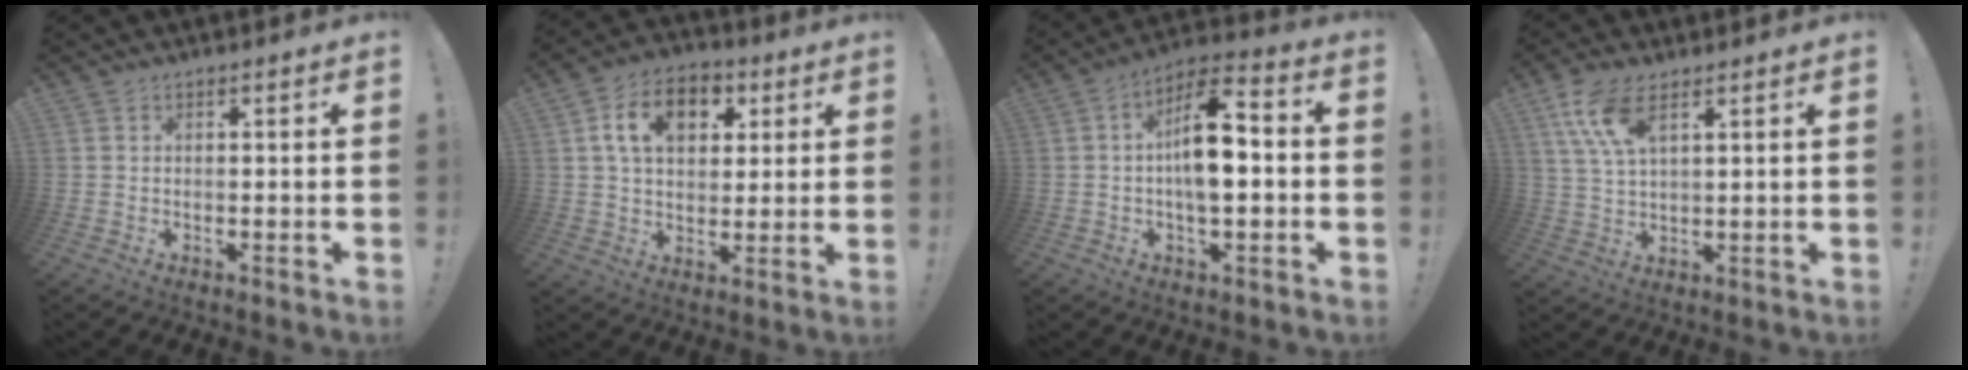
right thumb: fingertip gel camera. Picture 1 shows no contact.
{"total": 13.5, "force": [4.9, 9.2, 8.7], "torque": [-0.133, -0.001, 0.093]}
{"total": 12.3, "force": [-0.4, 5.4, 11.0], "torque": [-0.175, 0.002, -0.012]}
{"total": 9.6, "force": [5.3, 3.9, 7.0], "torque": [-0.132, -0.017, 0.097]}